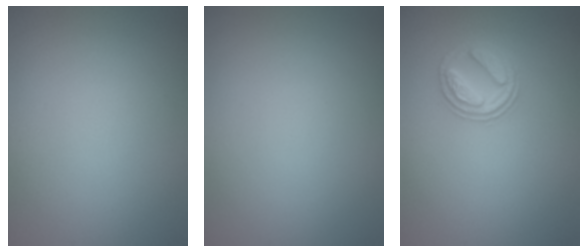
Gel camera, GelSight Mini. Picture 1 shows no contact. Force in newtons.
{"total": 0.0}
{"total": 2.6, "press": 2.5, "slide": 0.7}